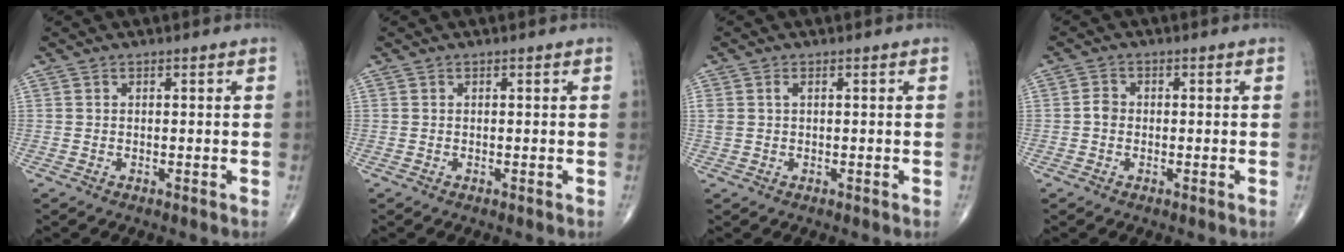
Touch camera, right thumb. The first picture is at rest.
{"total": 0.0}
{"total": 1.8, "force": [0.5, 1.0, 1.4], "torque": [-0.044, 0.009, 0.014]}
{"total": 1.9, "force": [-0.3, 1.6, 1.0], "torque": [-0.011, 0.006, -0.010]}